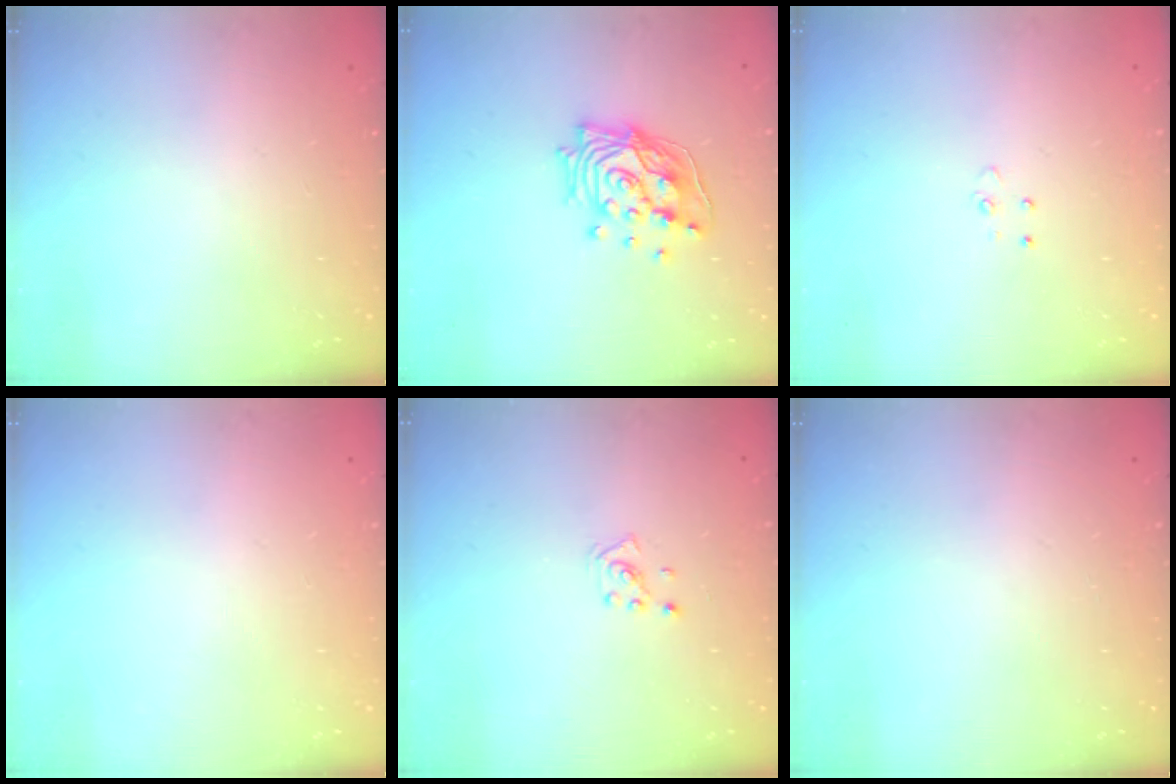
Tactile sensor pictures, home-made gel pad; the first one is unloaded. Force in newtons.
{"total": 15.9, "press": 15.1, "slide": 5.1}
{"total": 3.2, "press": 3.2, "slide": 0.4}
{"total": 0.0}
{"total": 2.0, "press": 2.0, "slide": 0.6}
{"total": 0.0}